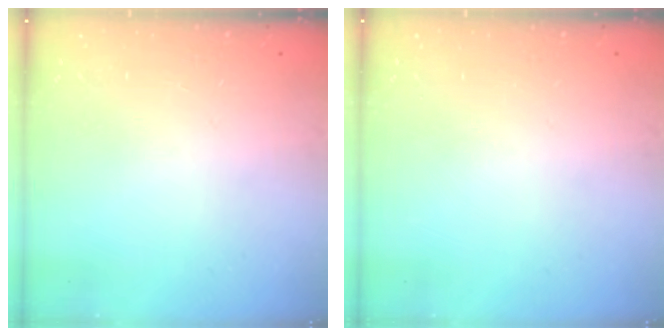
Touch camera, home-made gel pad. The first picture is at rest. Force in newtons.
{"total": 0.0}